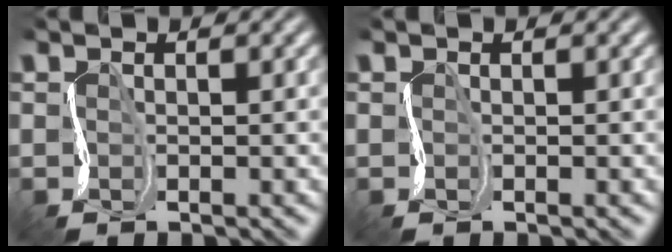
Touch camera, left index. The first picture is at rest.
{"total": 0.0}